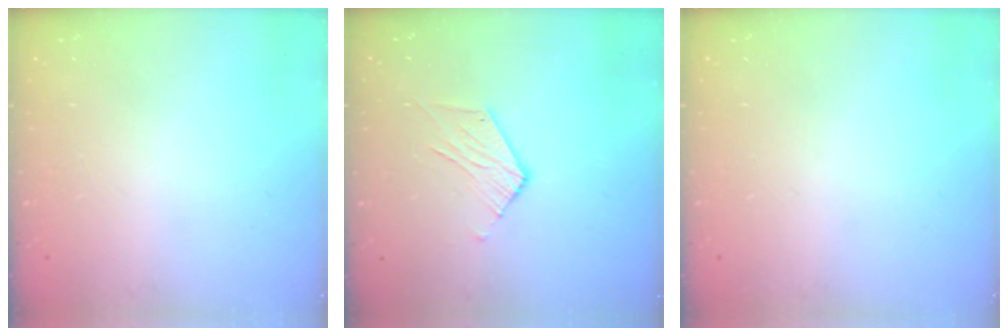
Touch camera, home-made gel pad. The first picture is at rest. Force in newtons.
{"total": 5.4, "press": 5.4, "slide": 0.4}
{"total": 0.0}